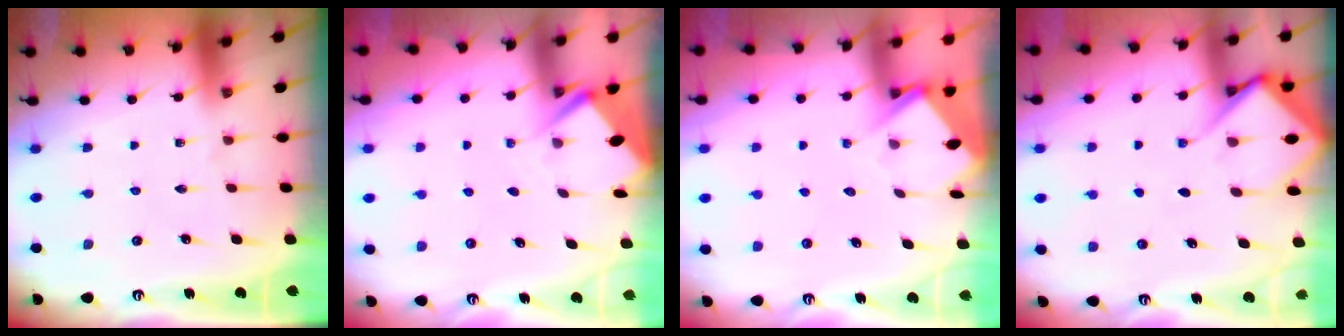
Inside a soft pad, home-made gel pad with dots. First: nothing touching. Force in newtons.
{"total": 2.7, "press": 2.7, "slide": 0.3}
{"total": 3.9, "press": 3.9, "slide": 0.4}
{"total": 8.7, "press": 8.6, "slide": 0.9}